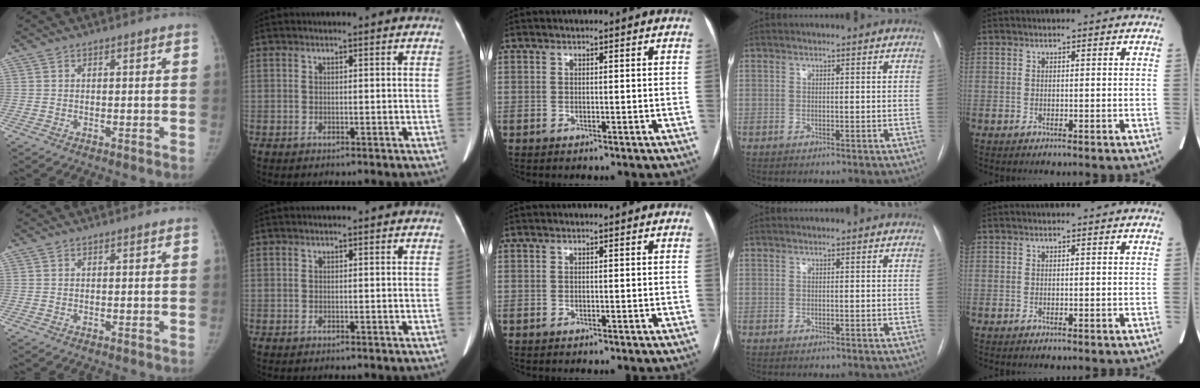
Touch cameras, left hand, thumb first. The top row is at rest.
{}